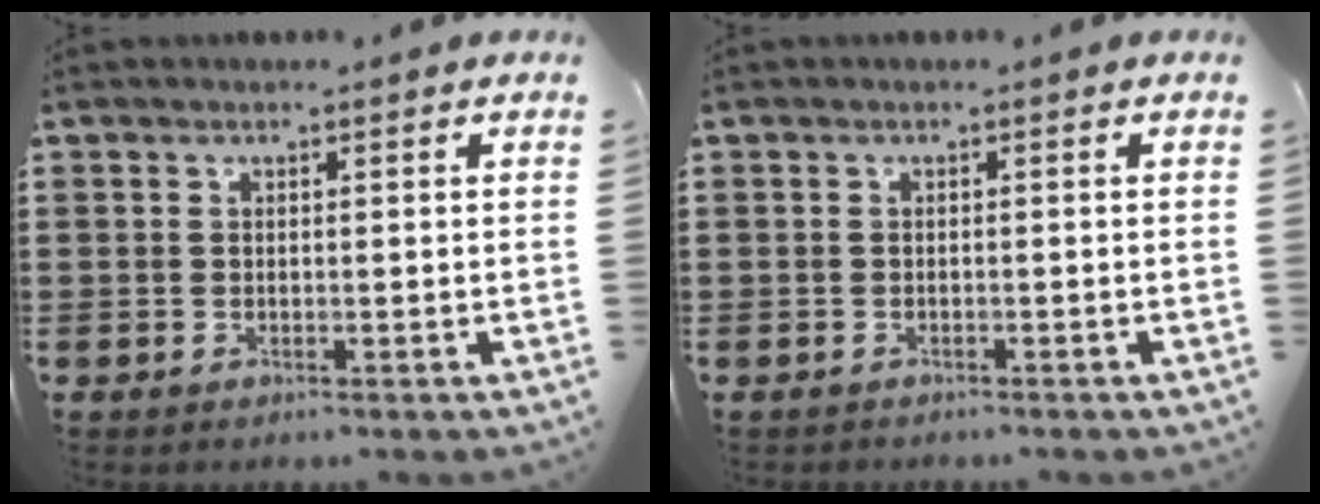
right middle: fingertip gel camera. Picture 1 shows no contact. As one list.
[{"total": 0.6, "force": [-0.6, 0.0, -0.1], "torque": [-0.001, -0.001, -0.012]}]